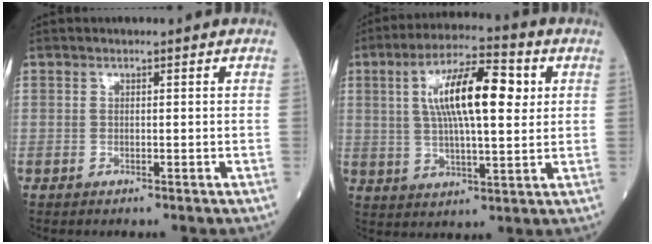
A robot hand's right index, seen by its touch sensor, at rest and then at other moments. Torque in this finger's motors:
{"motor_torque": [1.26, 0.88, 0.38, 0.21]}